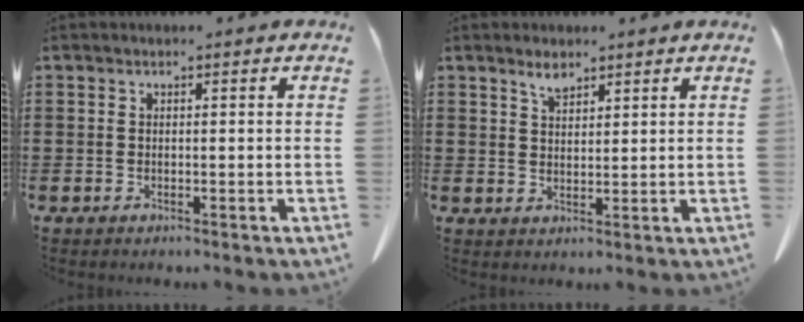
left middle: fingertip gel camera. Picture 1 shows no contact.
{"total": 2.5, "force": [2.1, 0.9, 1.0], "torque": [-0.016, -0.005, 0.039]}